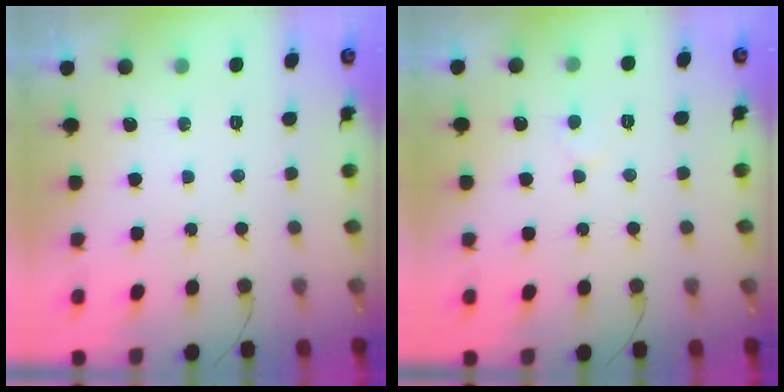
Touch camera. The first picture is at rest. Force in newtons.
{"total": 2.4, "press": 2.4, "slide": 0.2}